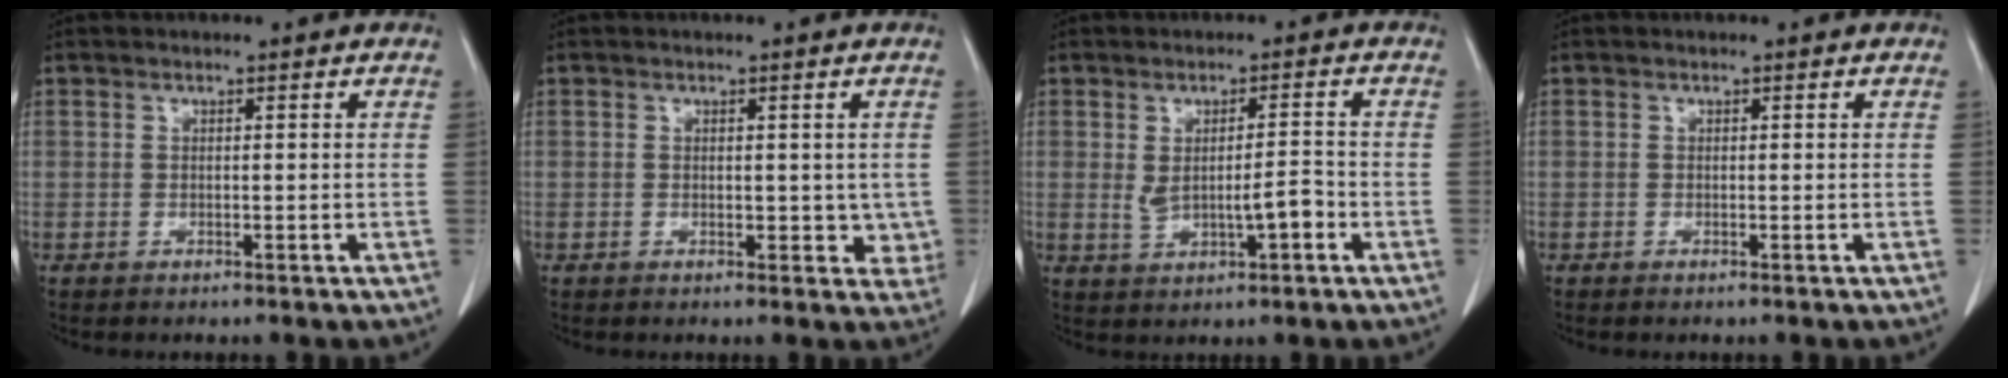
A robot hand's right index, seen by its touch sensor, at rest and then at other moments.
{"total": 3.2, "force": [0.1, 2.2, 2.4], "torque": [-0.010, -0.003, 0.002]}
{"total": 4.8, "force": [-0.6, 1.3, 4.6], "torque": [-0.079, 0.005, 0.000]}
{"total": 0.0}